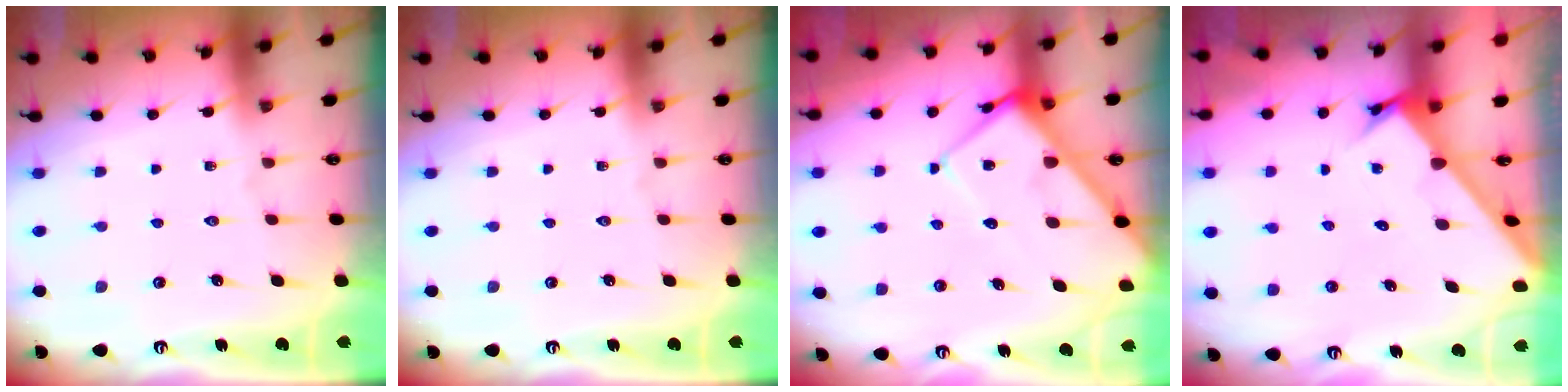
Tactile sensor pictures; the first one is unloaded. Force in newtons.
{"total": 0.0}
{"total": 10.1, "press": 10.1, "slide": 0.8}
{"total": 2.8, "press": 2.8, "slide": 0.3}